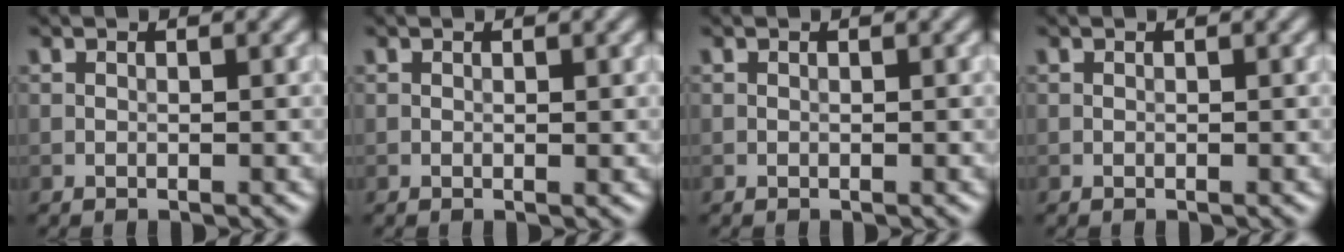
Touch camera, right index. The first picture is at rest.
{"total": 0.0}
{"total": 0.0}
{"total": 0.0}